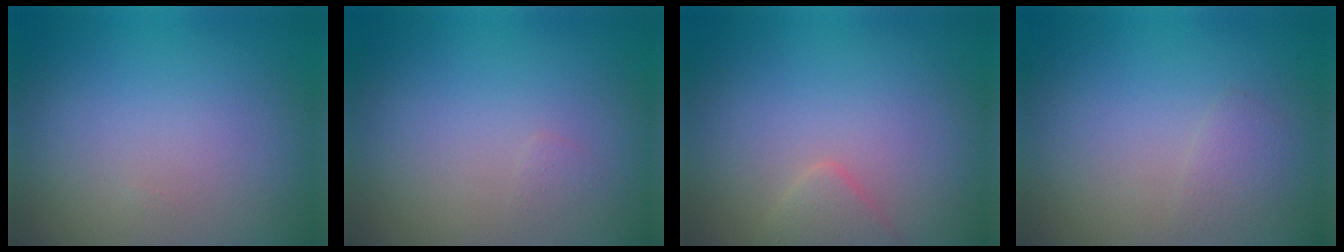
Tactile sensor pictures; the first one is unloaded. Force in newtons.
{"total": 0.5, "press": 0.5, "slide": 0.0}
{"total": 1.6, "press": 1.6, "slide": 0.1}
{"total": 1.1, "press": 1.1, "slide": 0.1}